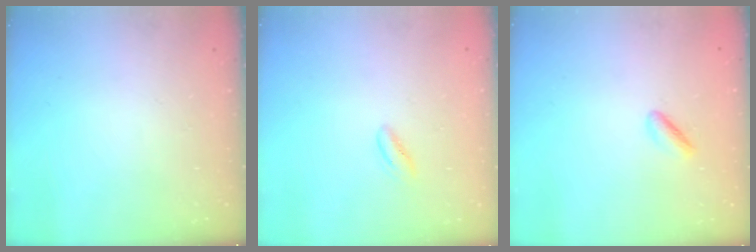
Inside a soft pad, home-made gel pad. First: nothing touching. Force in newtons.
{"total": 2.6, "press": 2.5, "slide": 0.6}
{"total": 1.9, "press": 1.6, "slide": 0.9}